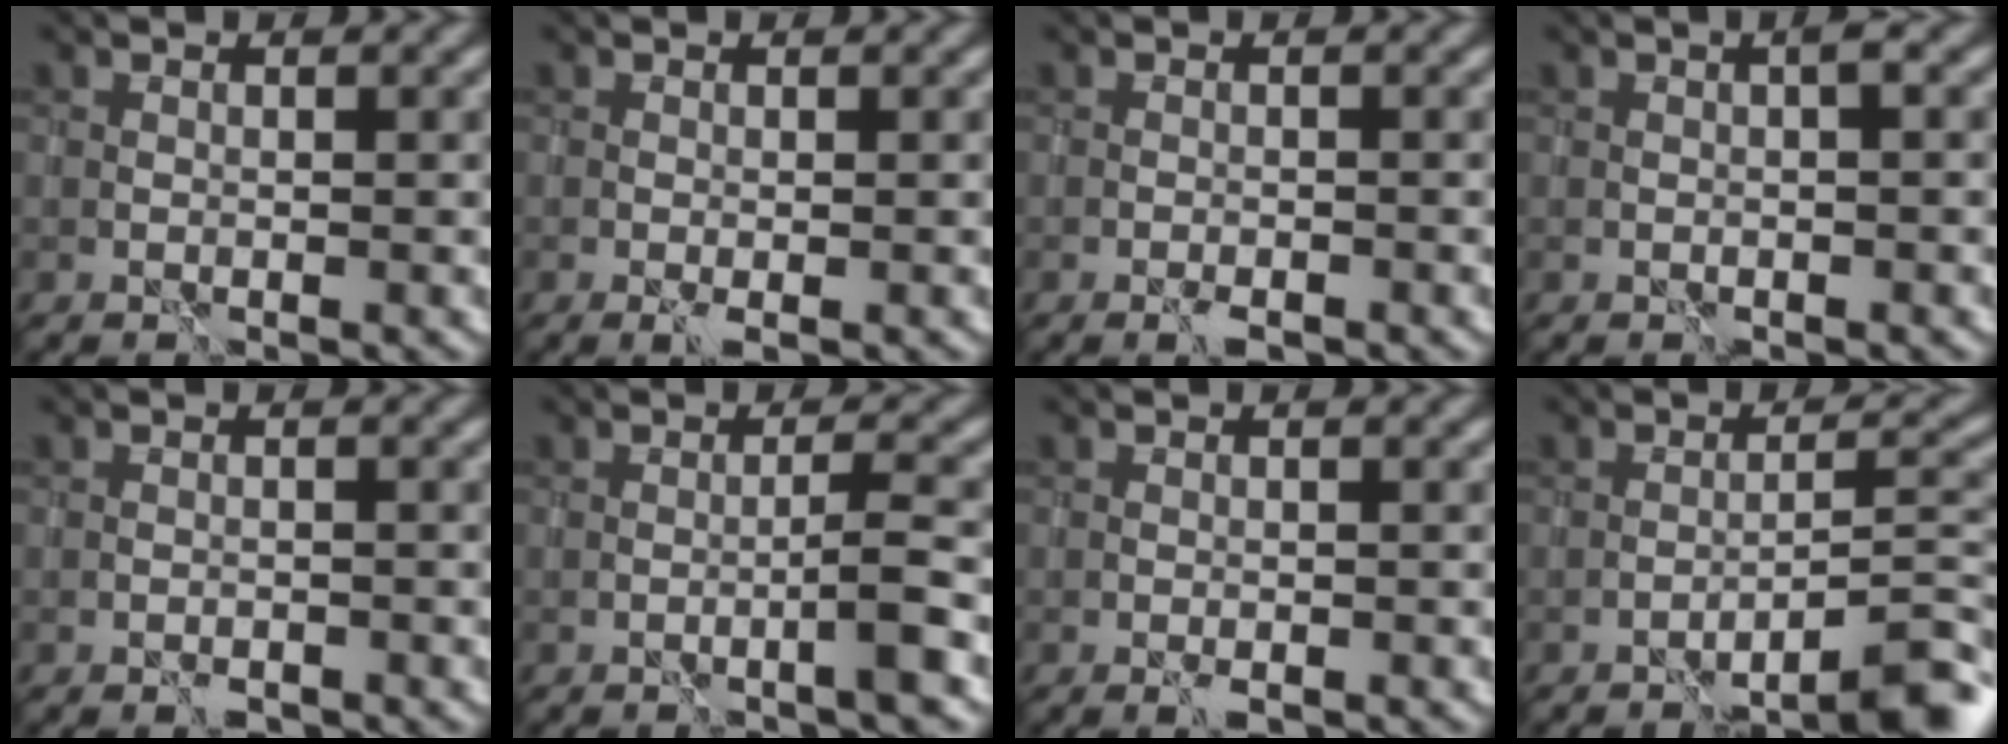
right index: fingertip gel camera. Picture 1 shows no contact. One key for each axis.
{"total": 1.0, "fx": -0.5, "fy": 0.1, "fz": 0.8, "tx": -0.018, "ty": -0.004, "tz": -0.009}
{"total": 1.3, "fx": -1.1, "fy": 0.3, "fz": 0.7, "tx": -0.013, "ty": -0.003, "tz": -0.018}
{"total": 1.2, "fx": 0.0, "fy": 0.0, "fz": 1.2, "tx": -0.019, "ty": 0.004, "tz": 0.001}
{"total": 0.9, "fx": -0.8, "fy": 0.3, "fz": 0.3, "tx": -0.004, "ty": -0.001, "tz": -0.013}
{"total": 2.3, "fx": -0.8, "fy": 0.1, "fz": 2.2, "tx": -0.031, "ty": 0.005, "tz": -0.020}
{"total": 0.9, "fx": -0.6, "fy": 0.3, "fz": 0.6, "tx": -0.014, "ty": -0.004, "tz": -0.010}
{"total": 6.2, "fx": -4.5, "fy": 0.8, "fz": 4.2, "tx": -0.042, "ty": 0.020, "tz": -0.065}